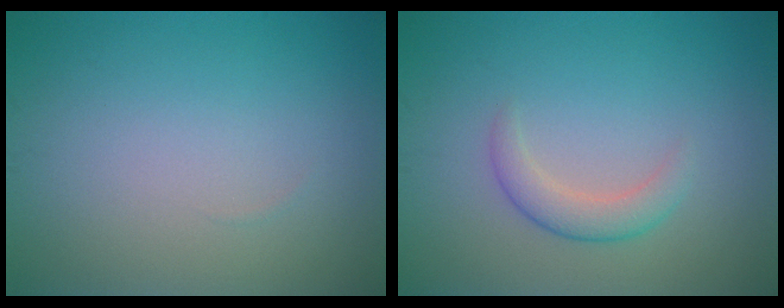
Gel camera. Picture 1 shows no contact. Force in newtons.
{"total": 2.3, "press": 2.3, "slide": 0.1}